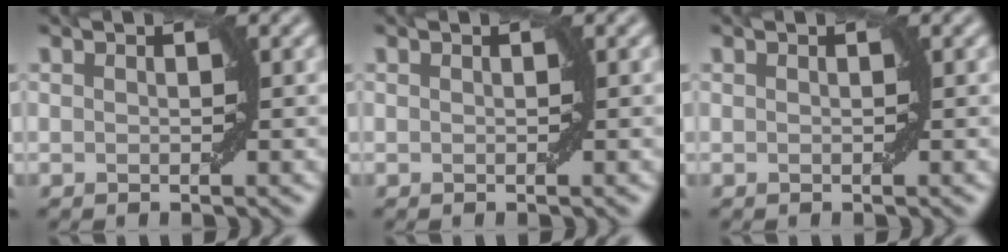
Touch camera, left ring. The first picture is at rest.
{"total": 0.0}
{"total": 0.0}